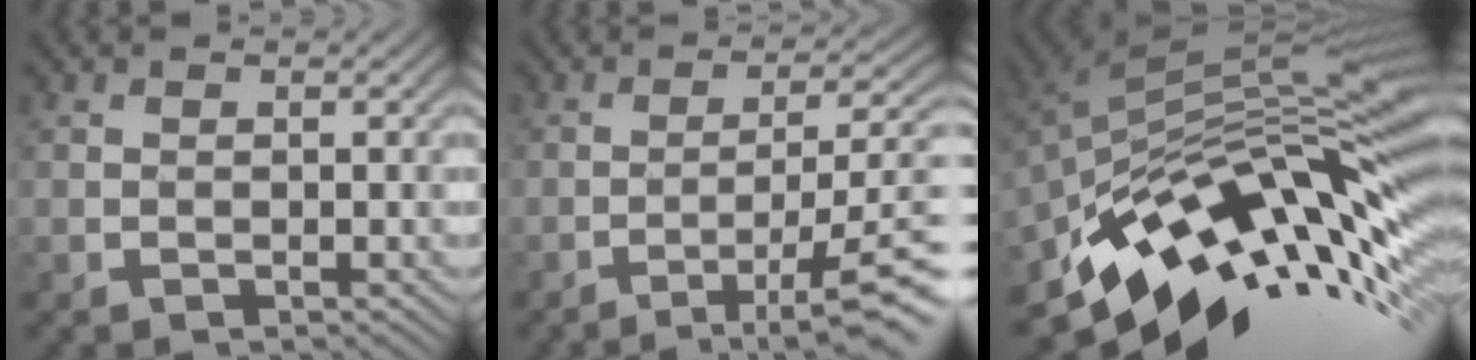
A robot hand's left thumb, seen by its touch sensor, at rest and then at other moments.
{"total": 9.5, "force": [-4.0, 1.7, 8.4], "torque": [-0.130, 0.005, -0.054]}
{"total": 15.6, "force": [-6.0, 6.8, 12.8], "torque": [-0.228, 0.001, -0.117]}